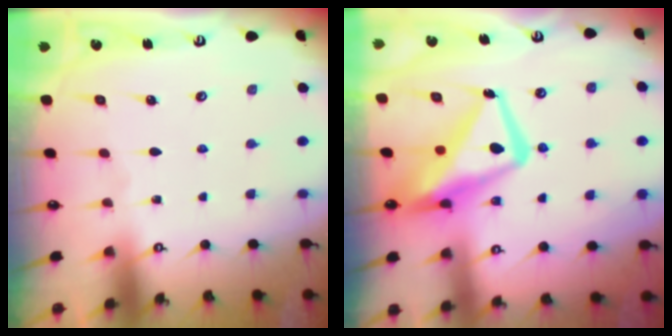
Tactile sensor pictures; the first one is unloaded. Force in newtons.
{"total": 15.2, "press": 15.1, "slide": 1.9}